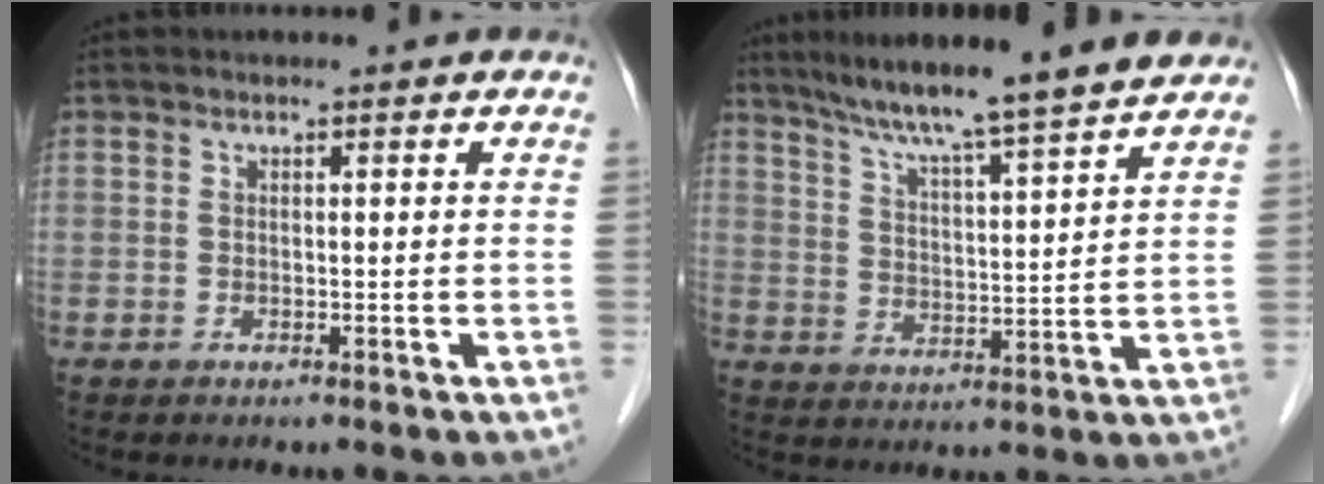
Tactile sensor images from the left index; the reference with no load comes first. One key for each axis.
{"total": 14.1, "fx": 12.1, "fy": -0.4, "fz": 7.3, "tx": -0.118, "ty": 0.018, "tz": 0.179}